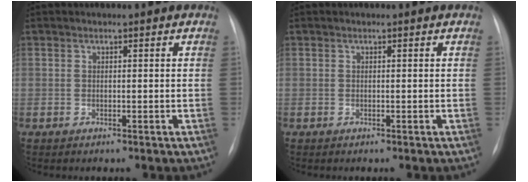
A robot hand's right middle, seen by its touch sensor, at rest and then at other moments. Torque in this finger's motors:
{"motor_torque": [0.00, 0.00, 0.00, 0.00]}